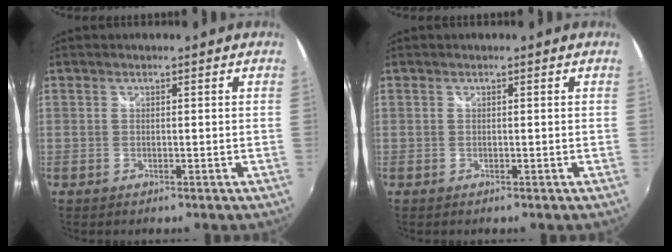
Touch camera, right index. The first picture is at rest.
{"total": 0.0}